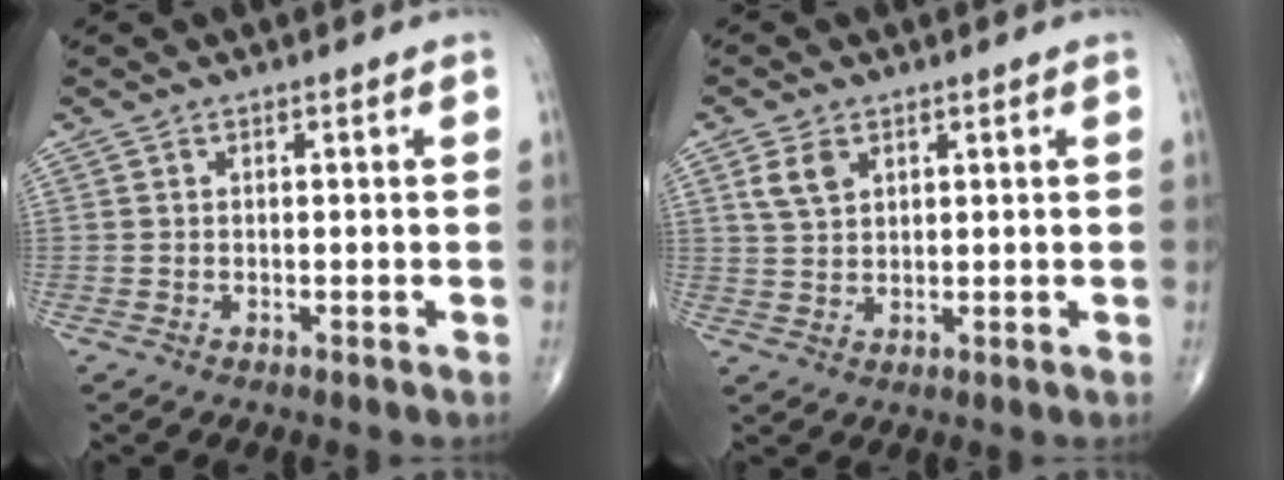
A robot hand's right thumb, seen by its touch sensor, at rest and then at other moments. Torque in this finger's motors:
{"motor_torque": [-0.47, 0.51, 0.21, 0.06, 0.02]}